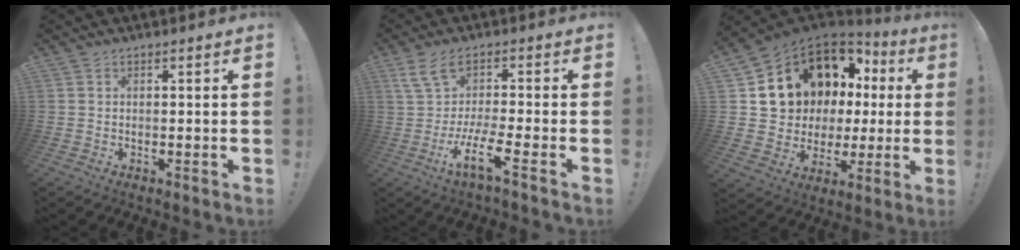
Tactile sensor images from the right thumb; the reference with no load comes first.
{"total": 11.2, "force": [-2.0, 2.4, 10.8], "torque": [-0.226, -0.005, -0.035]}
{"total": 13.1, "force": [6.7, 9.8, 5.6], "torque": [-0.090, -0.057, 0.146]}